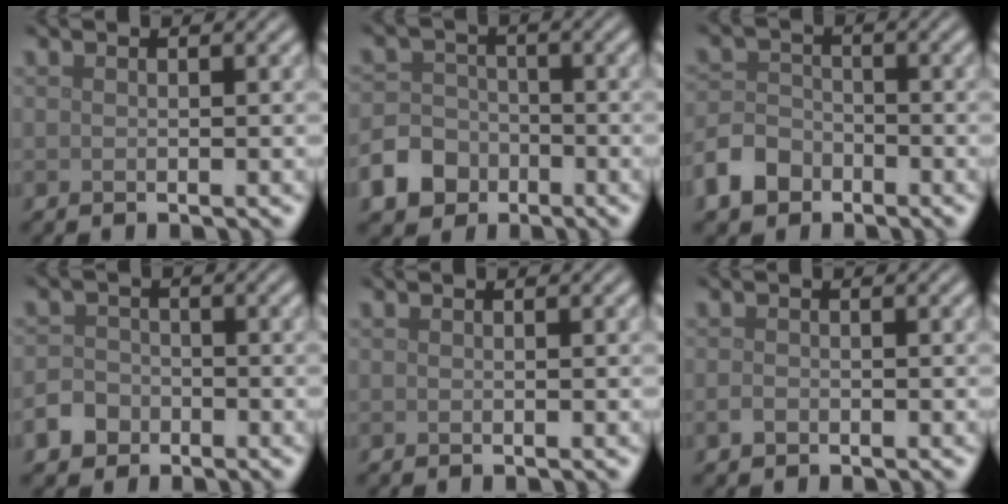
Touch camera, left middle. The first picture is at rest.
{"total": 6.5, "force": [-3.8, 5.1, 1.6], "torque": [-0.020, -0.017, -0.086]}
{"total": 3.8, "force": [-2.4, 2.7, 1.4], "torque": [-0.031, 0.002, -0.052]}
{"total": 3.2, "force": [-2.0, 2.4, 0.8], "torque": [-0.006, -0.004, -0.040]}
{"total": 0.0}
{"total": 0.7, "force": [-0.4, 0.5, 0.4], "torque": [-0.008, -0.003, -0.008]}